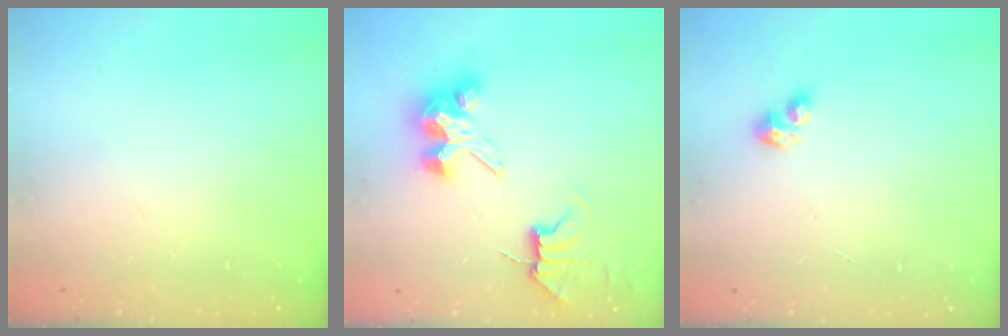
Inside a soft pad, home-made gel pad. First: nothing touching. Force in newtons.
{"total": 7.8, "press": 7.7, "slide": 0.6}
{"total": 3.2, "press": 3.2, "slide": 0.4}